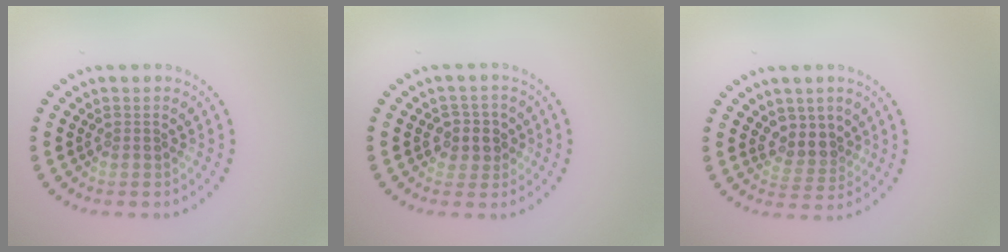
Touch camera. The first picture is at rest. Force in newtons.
{"total": 2.3, "press": 2.0, "slide": 1.0}
{"total": 2.8, "press": 2.4, "slide": 1.5}